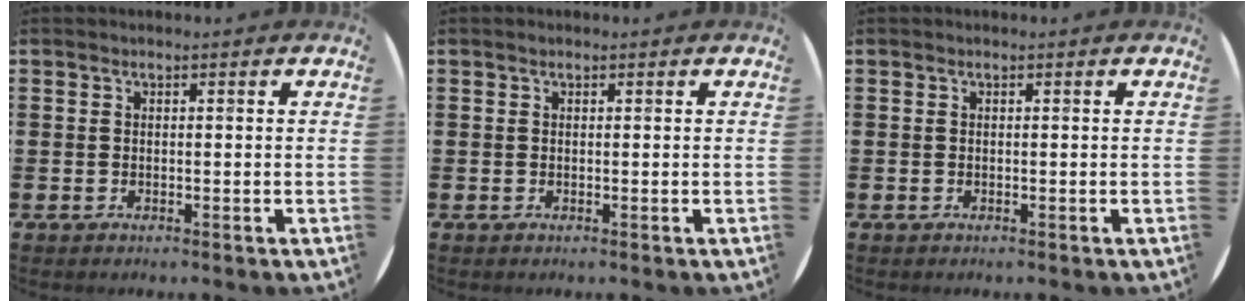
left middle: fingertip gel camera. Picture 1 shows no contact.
{"total": 0.0}
{"total": 0.0}